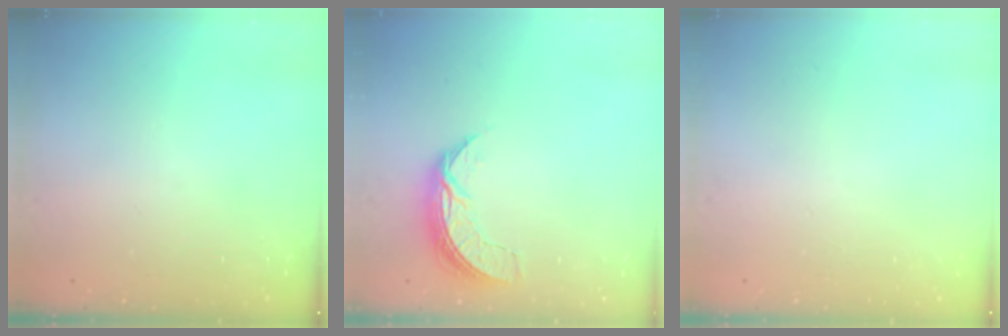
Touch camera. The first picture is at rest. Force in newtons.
{"total": 7.4, "press": 7.3, "slide": 0.5}
{"total": 0.0}